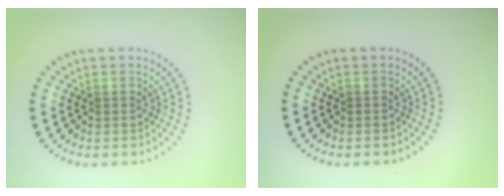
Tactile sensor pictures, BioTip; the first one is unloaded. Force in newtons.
{"total": 0.0}